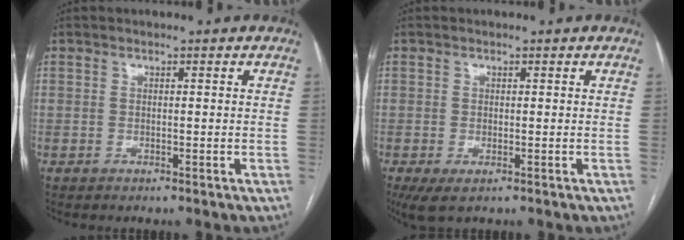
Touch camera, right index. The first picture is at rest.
{"total": 3.3, "force": [-1.5, 1.4, 2.6], "torque": [-0.047, -0.007, -0.016]}